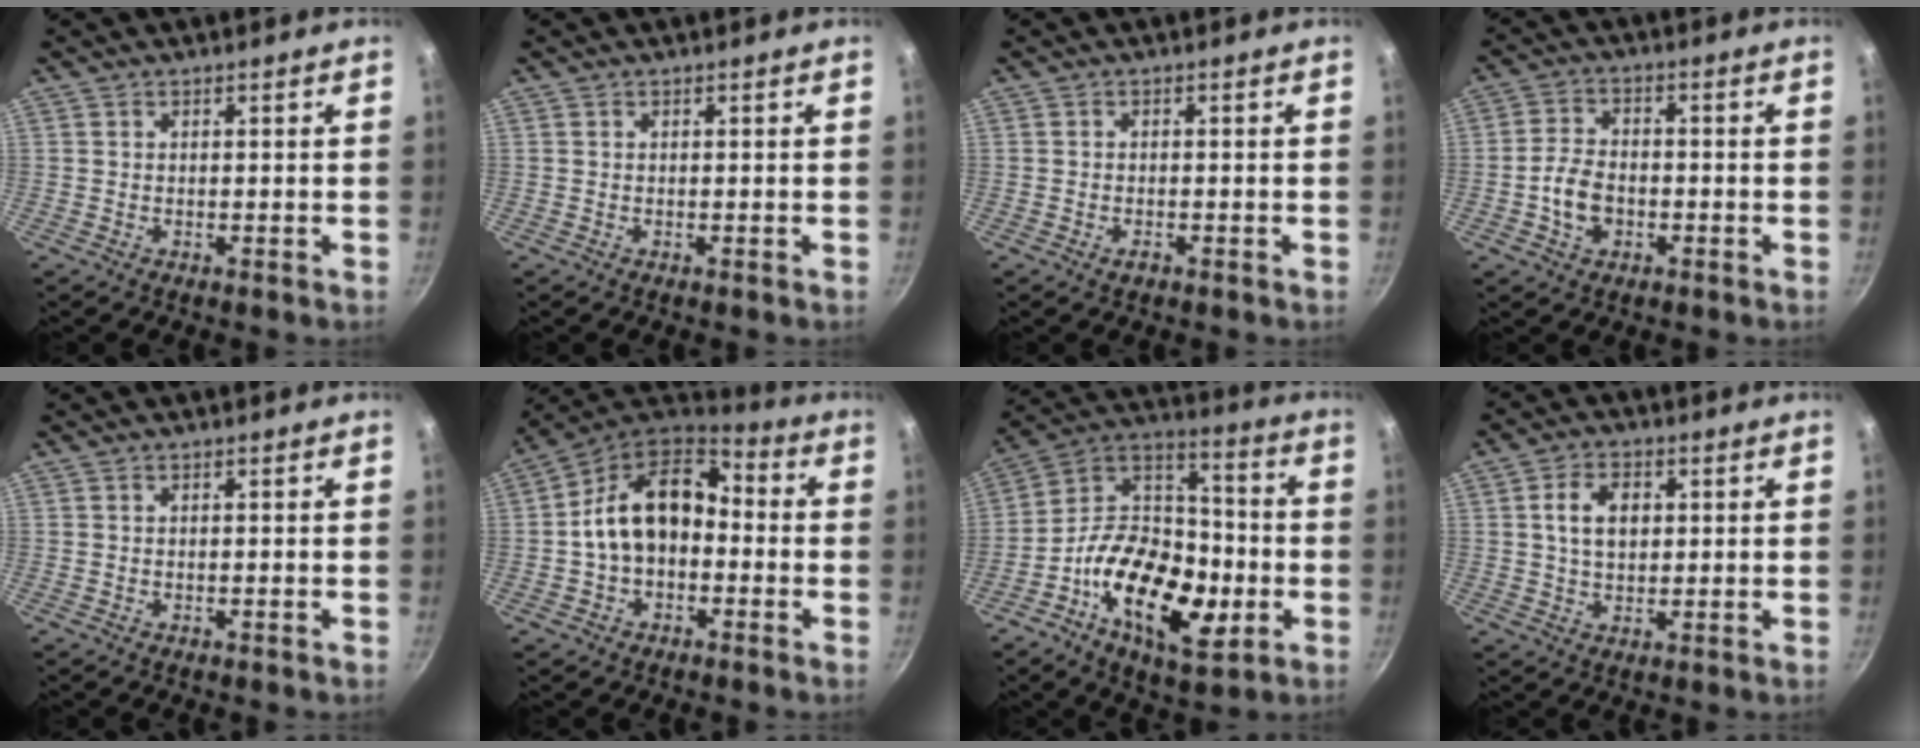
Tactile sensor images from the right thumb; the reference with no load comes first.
{"total": 0.0}
{"total": 1.4, "force": [-0.8, 0.8, 0.9], "torque": [-0.018, 0.003, -0.016]}
{"total": 6.5, "force": [-2.0, 4.5, 4.2], "torque": [-0.070, 0.019, -0.042]}
{"total": 0.0}
{"total": 15.7, "force": [-0.9, 10.9, 11.3], "torque": [-0.168, 0.053, -0.030]}
{"total": 23.6, "force": [-7.2, 13.3, 18.2], "torque": [-0.276, 0.040, -0.136]}
{"total": 6.8, "force": [1.2, 4.6, 4.8], "torque": [-0.069, 0.006, 0.019]}